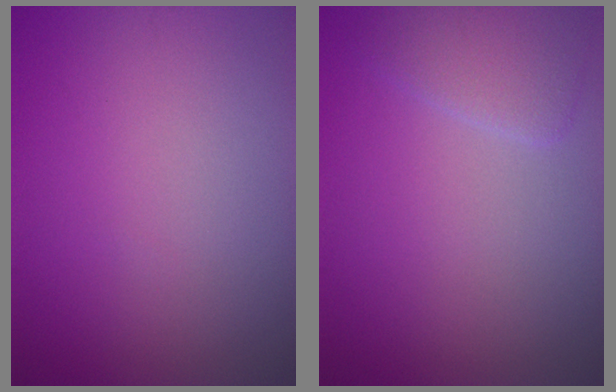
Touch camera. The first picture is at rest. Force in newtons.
{"total": 2.2, "press": 2.1, "slide": 0.3}